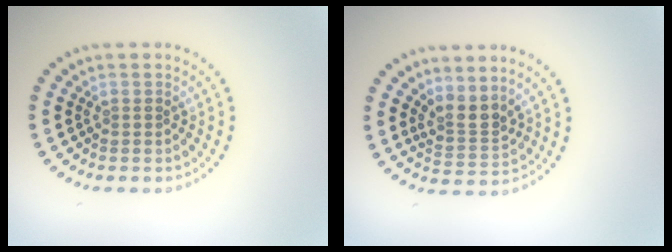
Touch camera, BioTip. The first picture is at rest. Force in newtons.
{"total": 2.6, "press": 1.9, "slide": 1.8}